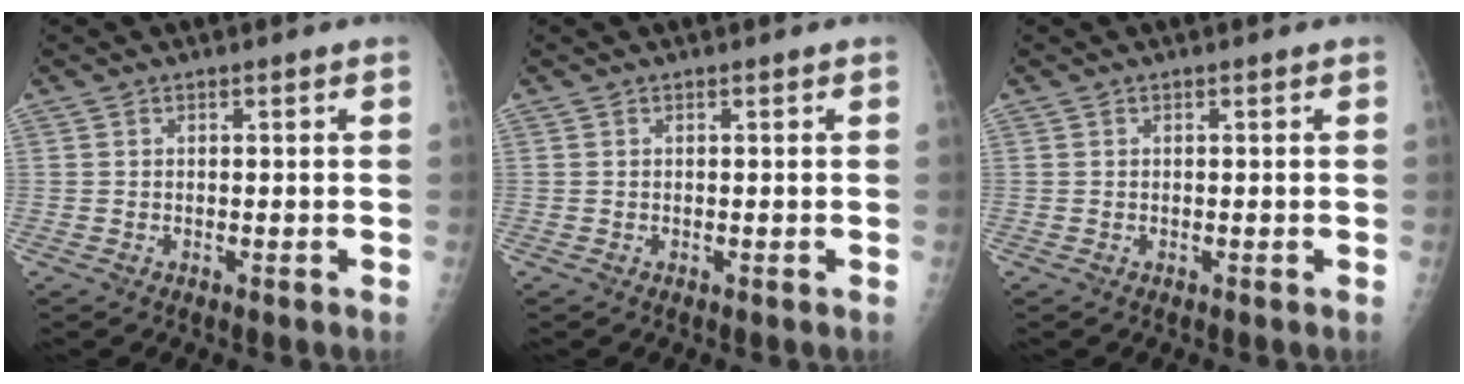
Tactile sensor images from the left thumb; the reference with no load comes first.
{"total": 0.0}
{"total": 0.0}